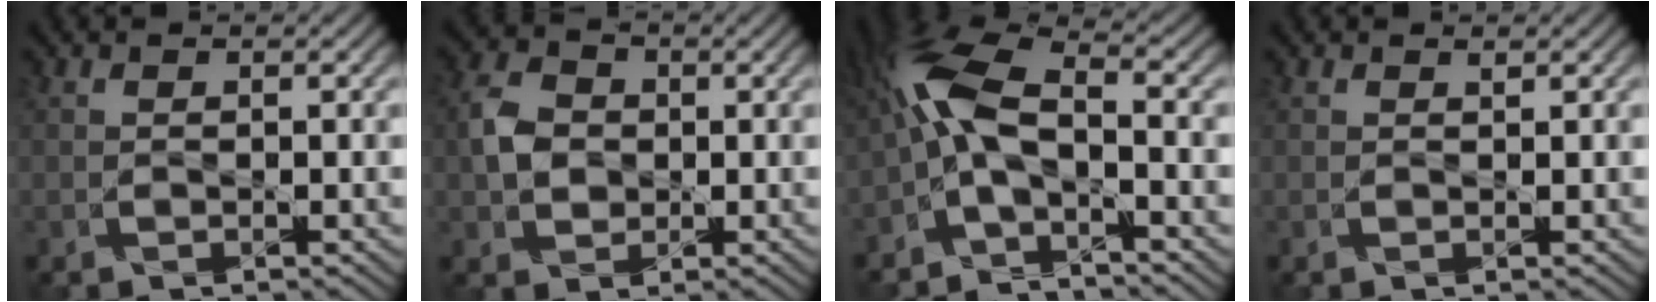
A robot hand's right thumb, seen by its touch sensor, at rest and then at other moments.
{"total": 4.4, "force": [0.1, 3.5, 2.6], "torque": [-0.066, 0.009, -0.004]}
{"total": 8.8, "force": [-2.7, 3.1, 7.8], "torque": [-0.182, 0.015, -0.068]}
{"total": 0.5, "force": [0.5, -0.1, 0.2], "torque": [-0.007, 0.000, 0.010]}